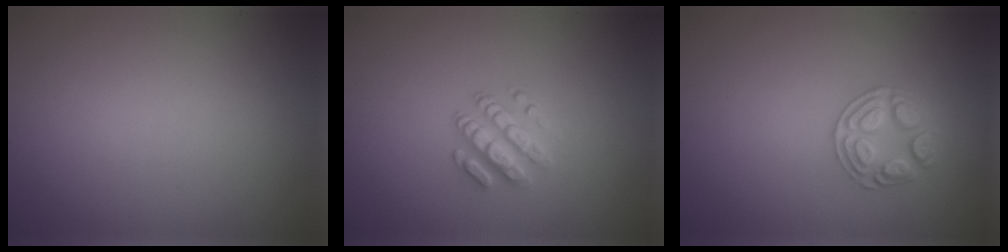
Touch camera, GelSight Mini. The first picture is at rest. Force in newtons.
{"total": 2.8, "press": 2.4, "slide": 1.5}
{"total": 2.6, "press": 2.6, "slide": 0.4}